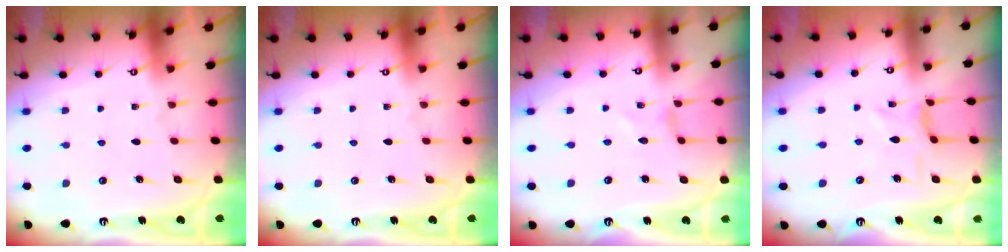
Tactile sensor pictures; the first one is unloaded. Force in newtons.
{"total": 0.0}
{"total": 0.0}
{"total": 1.8, "press": 1.7, "slide": 0.4}